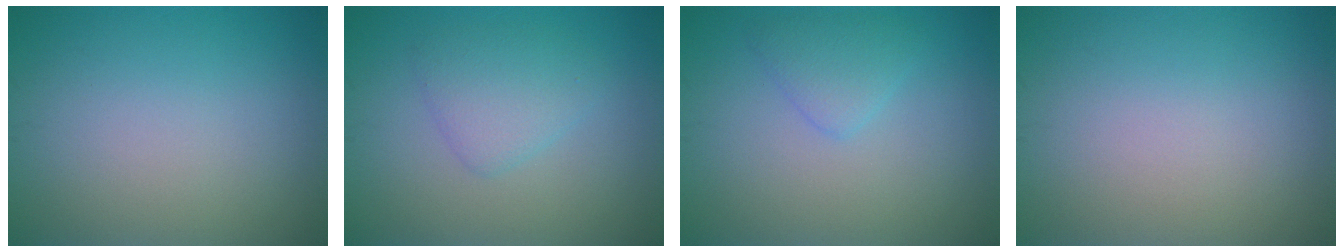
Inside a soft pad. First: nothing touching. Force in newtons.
{"total": 2.6, "press": 2.6, "slide": 0.3}
{"total": 2.0, "press": 2.0, "slide": 0.0}
{"total": 0.0}